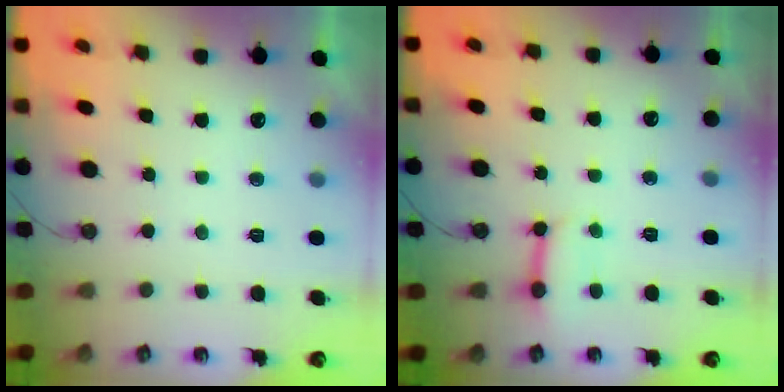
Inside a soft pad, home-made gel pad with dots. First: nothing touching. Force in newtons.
{"total": 4.5, "press": 4.5, "slide": 0.6}